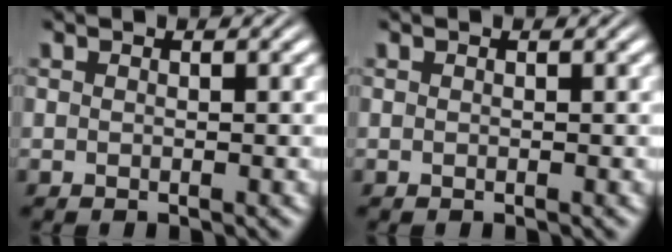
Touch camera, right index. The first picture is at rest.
{"total": 0.0}